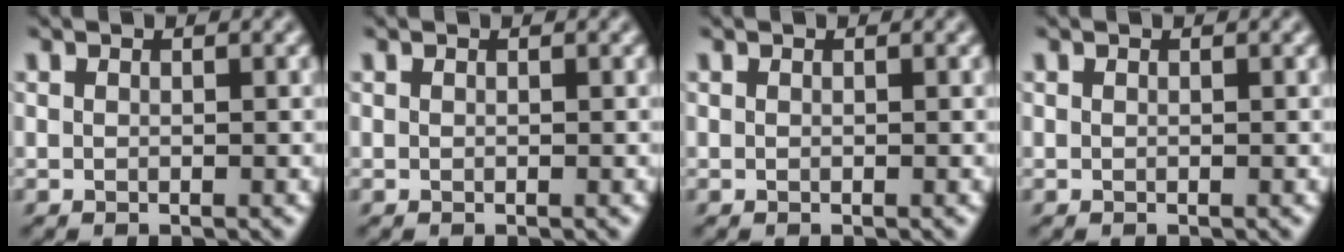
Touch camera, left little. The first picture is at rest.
{"total": 0.0}
{"total": 0.0}
{"total": 0.0}